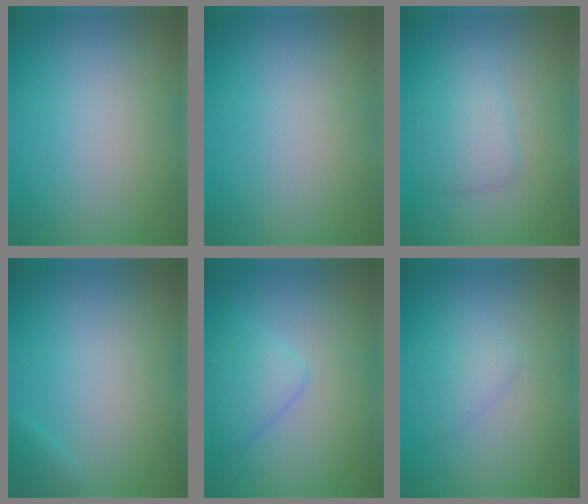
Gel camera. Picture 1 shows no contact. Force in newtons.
{"total": 0.0}
{"total": 2.5, "press": 2.5, "slide": 0.1}
{"total": 0.7, "press": 0.7, "slide": 0.1}
{"total": 2.6, "press": 2.6, "slide": 0.1}
{"total": 1.7, "press": 1.7, "slide": 0.1}